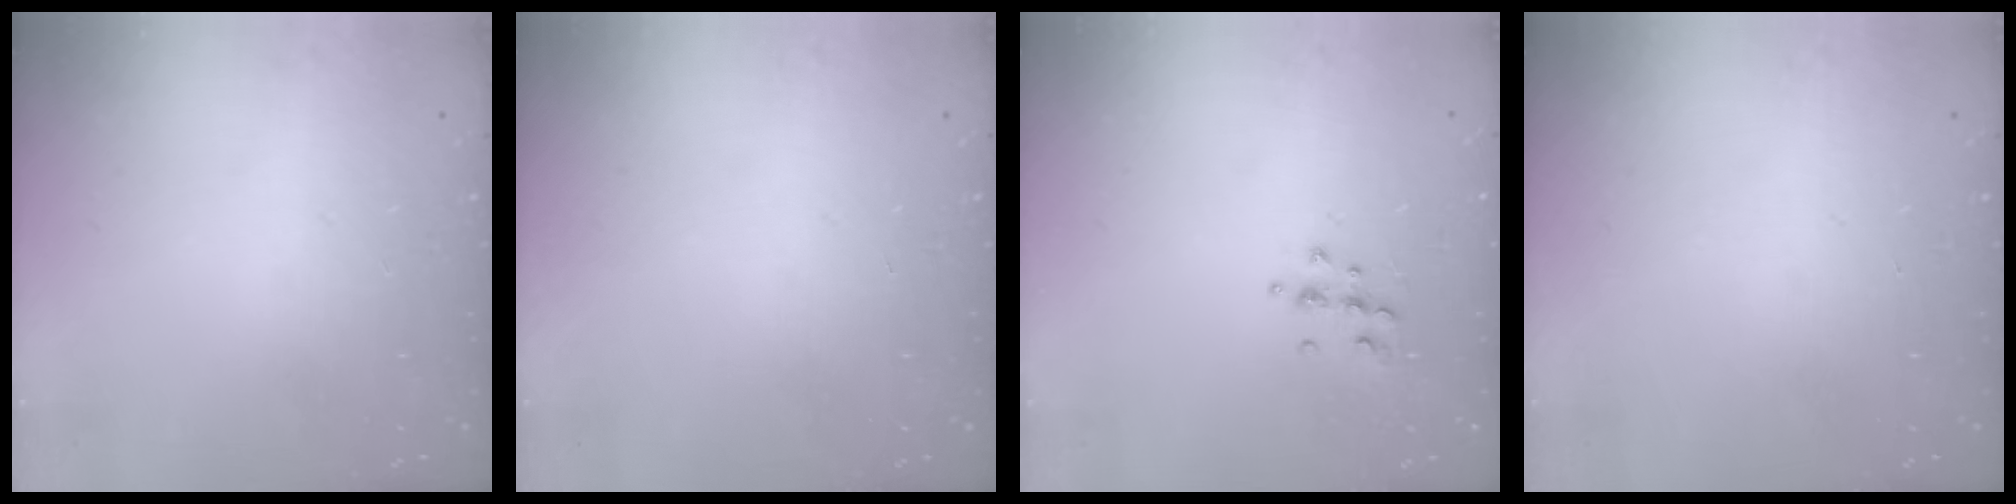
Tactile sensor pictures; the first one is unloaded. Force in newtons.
{"total": 0.0}
{"total": 6.3, "press": 6.2, "slide": 0.9}
{"total": 0.0}